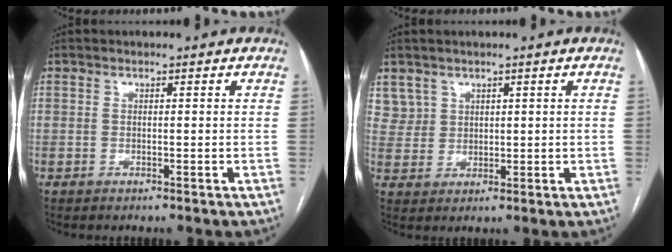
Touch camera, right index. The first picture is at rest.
{"total": 4.1, "force": [2.6, 3.2, 0.0], "torque": [0.010, 0.006, 0.054]}